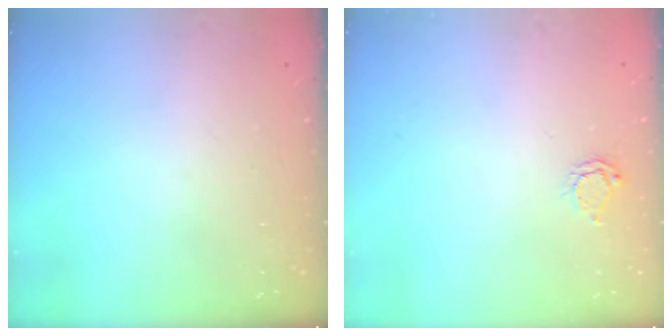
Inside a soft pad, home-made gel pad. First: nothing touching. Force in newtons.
{"total": 3.8, "press": 3.8, "slide": 0.7}